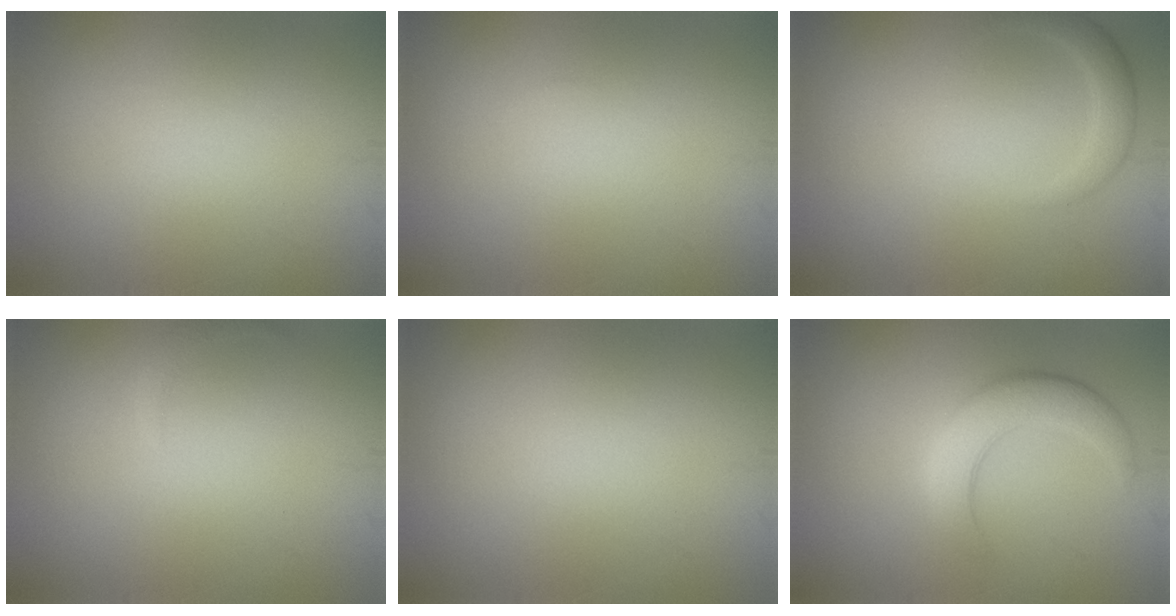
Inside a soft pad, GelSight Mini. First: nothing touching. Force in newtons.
{"total": 0.0}
{"total": 1.9, "press": 1.9, "slide": 0.1}
{"total": 0.8, "press": 0.7, "slide": 0.1}
{"total": 0.0}
{"total": 4.5, "press": 4.5, "slide": 0.3}